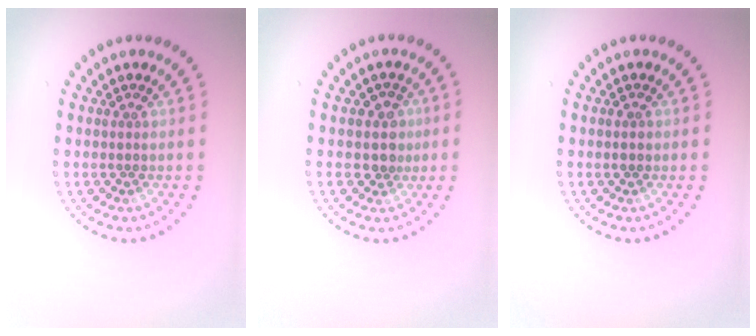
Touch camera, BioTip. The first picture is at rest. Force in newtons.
{"total": 2.0, "press": 1.7, "slide": 1.1}
{"total": 0.9, "press": 0.9, "slide": 0.1}